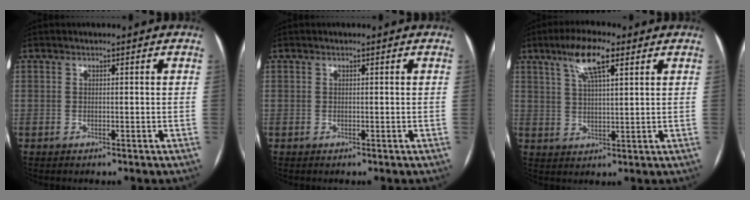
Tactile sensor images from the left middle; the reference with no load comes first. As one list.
[{"total": 0.0}, {"total": 7.7, "force": [4.3, 1.5, 6.2], "torque": [-0.121, 0.014, 0.077]}]